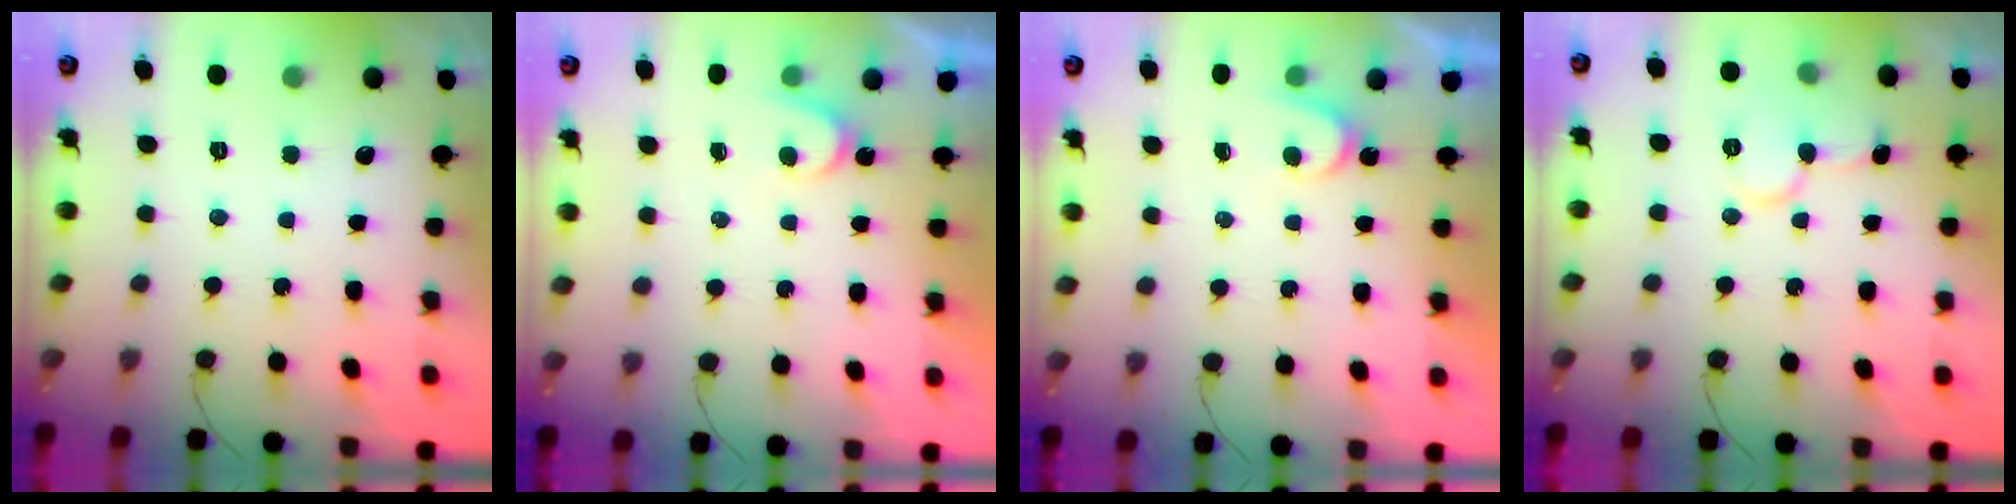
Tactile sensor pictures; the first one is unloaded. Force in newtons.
{"total": 3.7, "press": 3.7, "slide": 0.3}
{"total": 3.7, "press": 3.7, "slide": 0.3}
{"total": 9.0, "press": 8.9, "slide": 1.0}